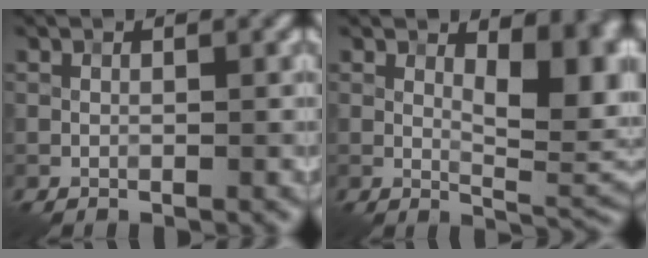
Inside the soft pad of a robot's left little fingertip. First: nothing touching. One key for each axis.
{"total": 7.5, "fx": 1.6, "fy": 3.2, "fz": 6.6, "tx": -0.091, "ty": -0.003, "tz": 0.030}